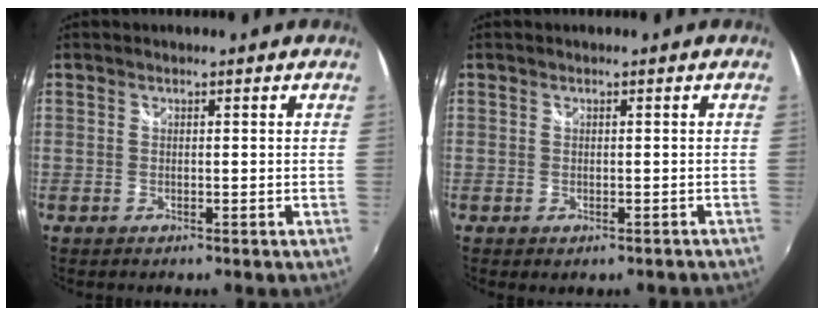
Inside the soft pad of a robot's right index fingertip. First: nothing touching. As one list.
[{"total": 1.0, "force": [-0.3, 0.8, 0.3], "torque": [-0.005, -0.003, -0.003]}]